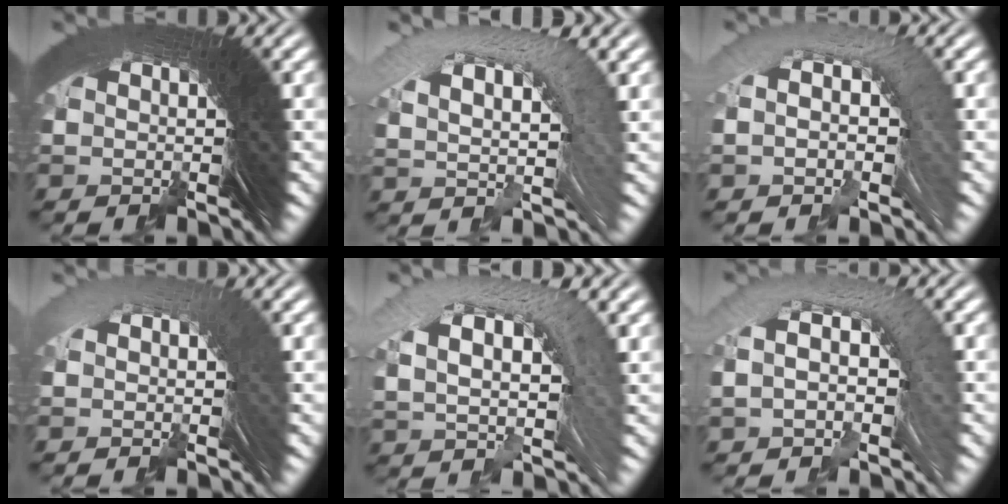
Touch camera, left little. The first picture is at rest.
{"total": 6.7, "force": [2.6, 2.9, 5.5], "torque": [-0.069, 0.033, 0.037]}
{"total": 3.4, "force": [0.4, 1.6, 3.0], "torque": [-0.040, 0.032, -0.004]}
{"total": 1.3, "force": [0.2, 0.3, 1.2], "torque": [-0.005, 0.022, -0.004]}
{"total": 6.9, "force": [2.1, 3.4, 5.6], "torque": [-0.075, 0.035, 0.029]}
{"total": 4.4, "force": [0.5, 2.2, 3.8], "torque": [-0.058, 0.034, -0.002]}